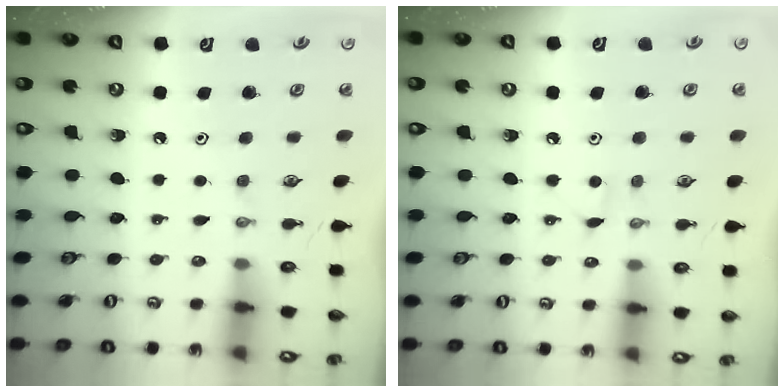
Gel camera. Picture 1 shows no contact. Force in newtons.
{"total": 2.9, "press": 2.9, "slide": 0.4}